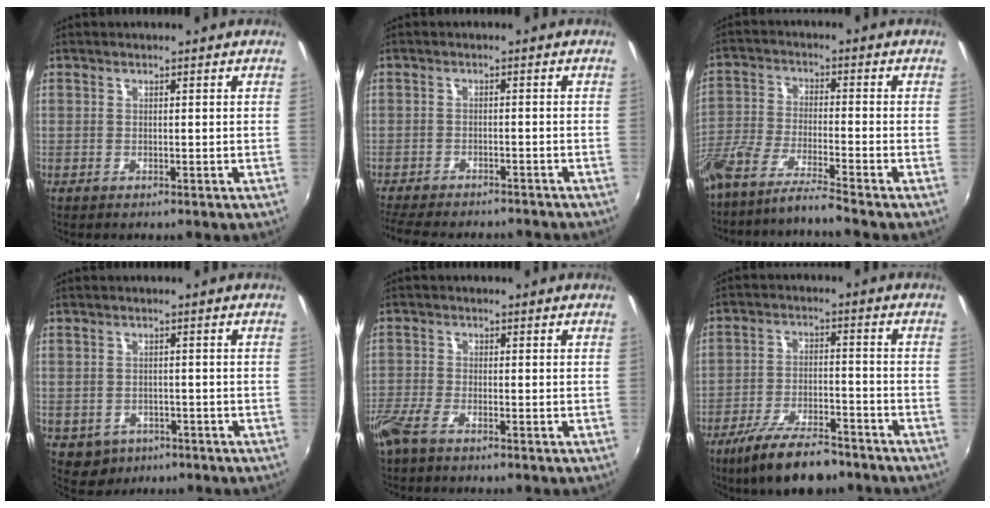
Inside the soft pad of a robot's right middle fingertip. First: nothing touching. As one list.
[{"total": 12.1, "force": [-10.7, 2.7, 4.9], "torque": [-0.116, -0.020, -0.161]}, {"total": 8.9, "force": [-7.7, -1.0, 4.3], "torque": [-0.092, -0.019, -0.146]}, {"total": 4.6, "force": [-2.0, 3.9, 1.5], "torque": [-0.041, -0.004, -0.018]}, {"total": 4.1, "force": [-3.0, 1.0, 2.6], "torque": [-0.069, -0.009, -0.064]}, {"total": 12.7, "force": [-9.8, 3.8, 7.1], "torque": [-0.153, -0.019, -0.165]}]